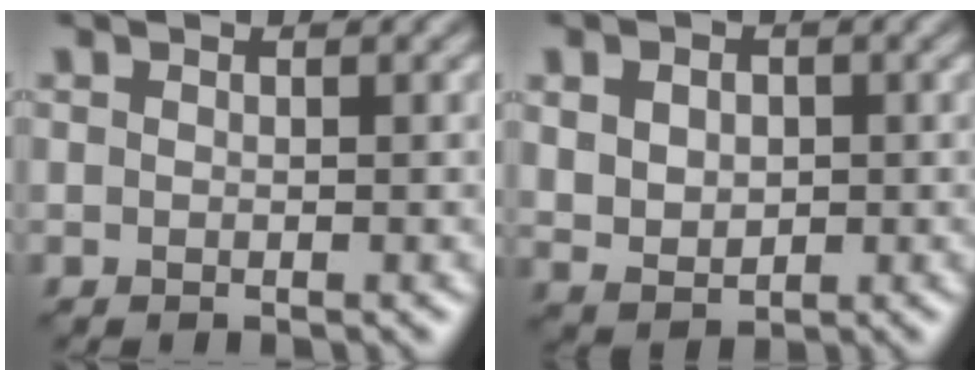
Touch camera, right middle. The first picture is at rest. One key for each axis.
{"total": 3.9, "fx": 0.7, "fy": 3.1, "fz": 2.3, "tx": -0.050, "ty": 0.003, "tz": 0.013}